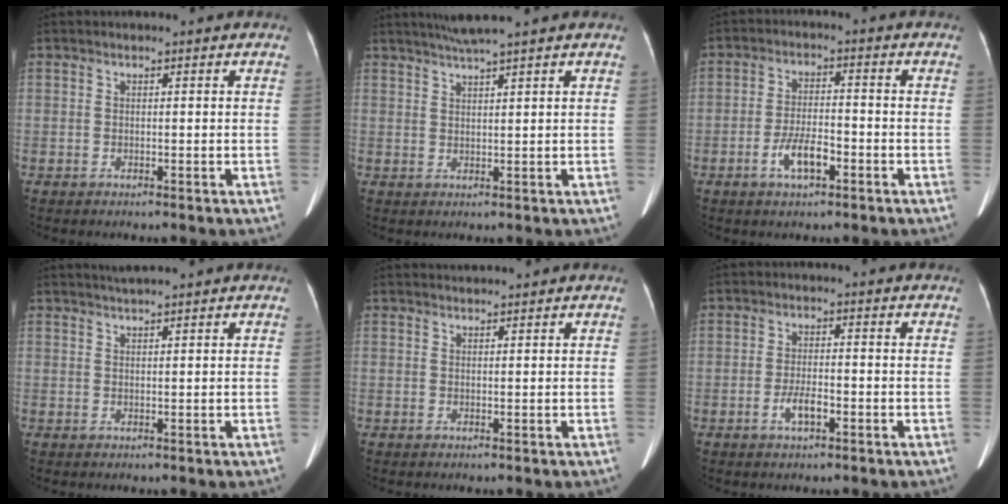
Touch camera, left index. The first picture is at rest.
{"total": 4.4, "force": [3.6, -1.1, 2.3], "torque": [-0.040, 0.014, 0.069]}
{"total": 5.5, "force": [-2.7, 1.9, 4.4], "torque": [-0.093, 0.003, -0.046]}
{"total": 2.7, "force": [2.4, -0.3, 1.2], "torque": [-0.015, 0.019, 0.044]}
{"total": 1.3, "force": [1.3, -0.2, 0.0], "torque": [-0.004, 0.016, 0.029]}
{"total": 3.4, "force": [-1.6, 1.1, 2.8], "torque": [-0.058, 0.001, -0.028]}